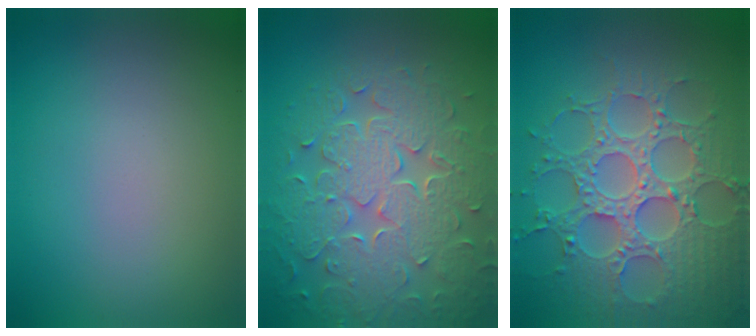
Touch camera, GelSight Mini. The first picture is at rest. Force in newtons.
{"total": 8.7, "press": 6.3, "slide": 6.0}
{"total": 7.7, "press": 6.2, "slide": 4.6}